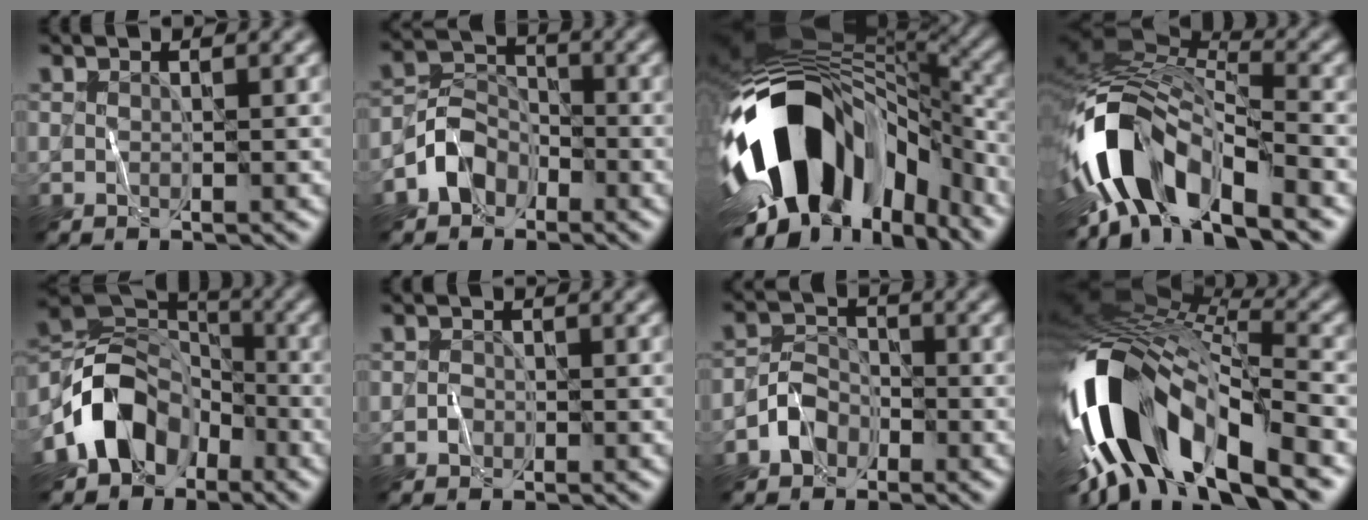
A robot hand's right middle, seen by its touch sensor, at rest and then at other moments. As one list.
[{"total": 3.7, "force": [-2.2, 2.7, 1.1], "torque": [-0.017, 0.010, -0.050]}, {"total": 16.1, "force": [-5.4, 10.1, 11.4], "torque": [-0.206, -0.010, -0.082]}, {"total": 10.9, "force": [-6.0, 4.6, 7.8], "torque": [-0.140, 0.010, -0.117]}, {"total": 9.0, "force": [-4.5, 6.4, 4.4], "torque": [-0.066, 0.006, -0.099]}, {"total": 0.7, "force": [-0.3, 0.6, 0.1], "torque": [0.002, 0.005, -0.006]}, {"total": 2.8, "force": [-1.6, 2.1, 0.8], "torque": [-0.009, 0.013, -0.036]}, {"total": 15.4, "force": [-6.0, 7.1, 12.2], "torque": [-0.246, 0.022, -0.118]}]